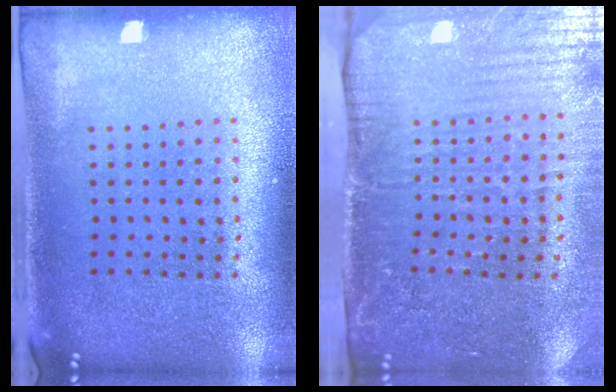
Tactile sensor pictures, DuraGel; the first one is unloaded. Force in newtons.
{"total": 4.5, "press": 3.7, "slide": 2.4}